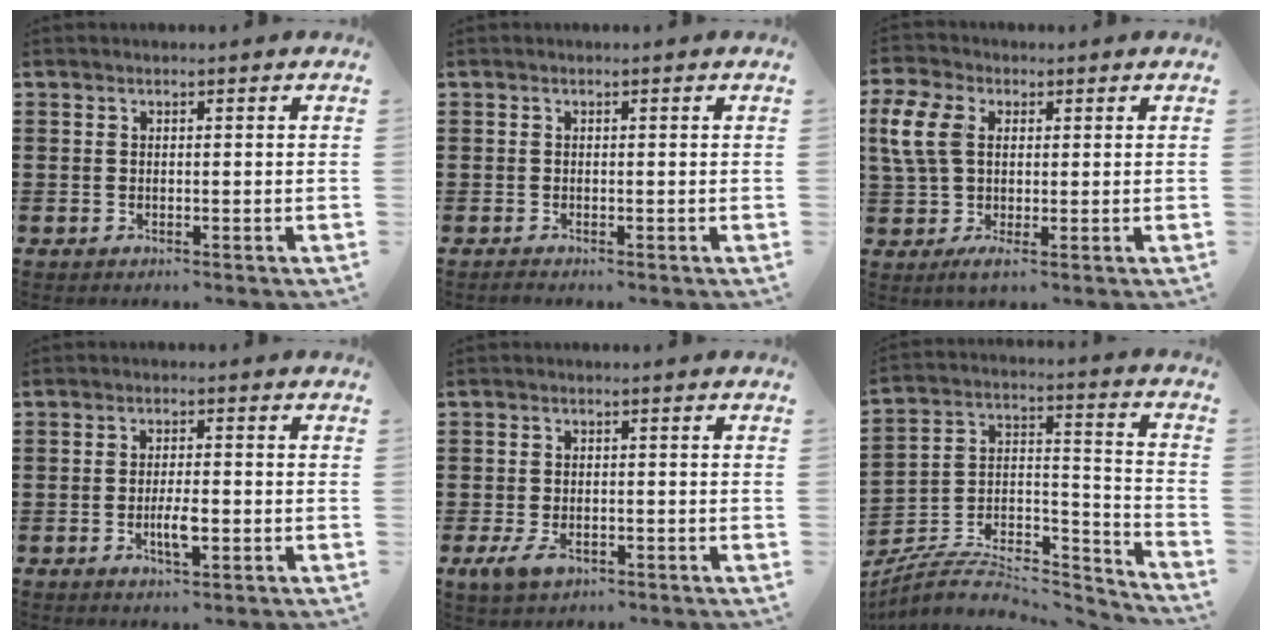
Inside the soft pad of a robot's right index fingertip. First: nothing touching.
{"total": 0.5, "force": [-0.5, 0.1, -0.1], "torque": [0.003, 0.001, -0.011]}
{"total": 7.2, "force": [1.1, 4.3, 5.6], "torque": [-0.139, 0.005, 0.017]}
{"total": 3.9, "force": [-1.2, 1.1, 3.5], "torque": [-0.068, 0.001, -0.024]}
{"total": 3.0, "force": [-1.3, 1.6, 2.1], "torque": [-0.051, -0.005, -0.028]}
{"total": 6.4, "force": [-5.3, 2.8, 2.2], "torque": [-0.045, 0.004, -0.105]}